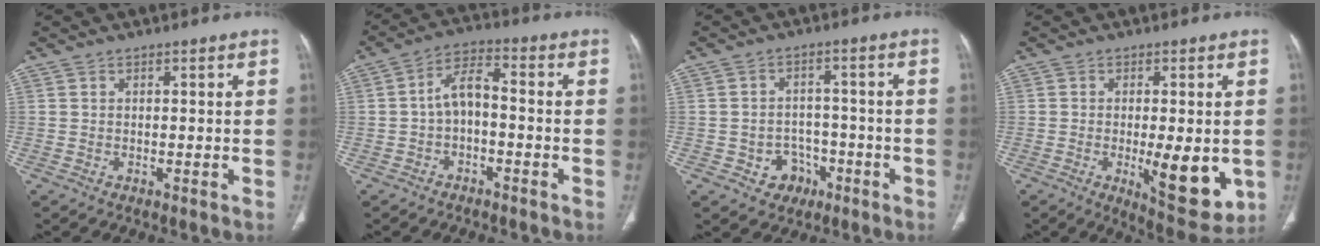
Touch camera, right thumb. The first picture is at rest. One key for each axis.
{"total": 6.3, "fx": -1.3, "fy": 3.5, "fz": 5.1, "tx": -0.087, "ty": 0.034, "tz": -0.032}
{"total": 6.0, "fx": -2.8, "fy": 5.0, "fz": 1.8, "tx": 0.003, "ty": 0.030, "tz": -0.033}
{"total": 11.7, "fx": -2.2, "fy": 4.1, "fz": 10.7, "tx": -0.134, "ty": -0.022, "tz": -0.020}